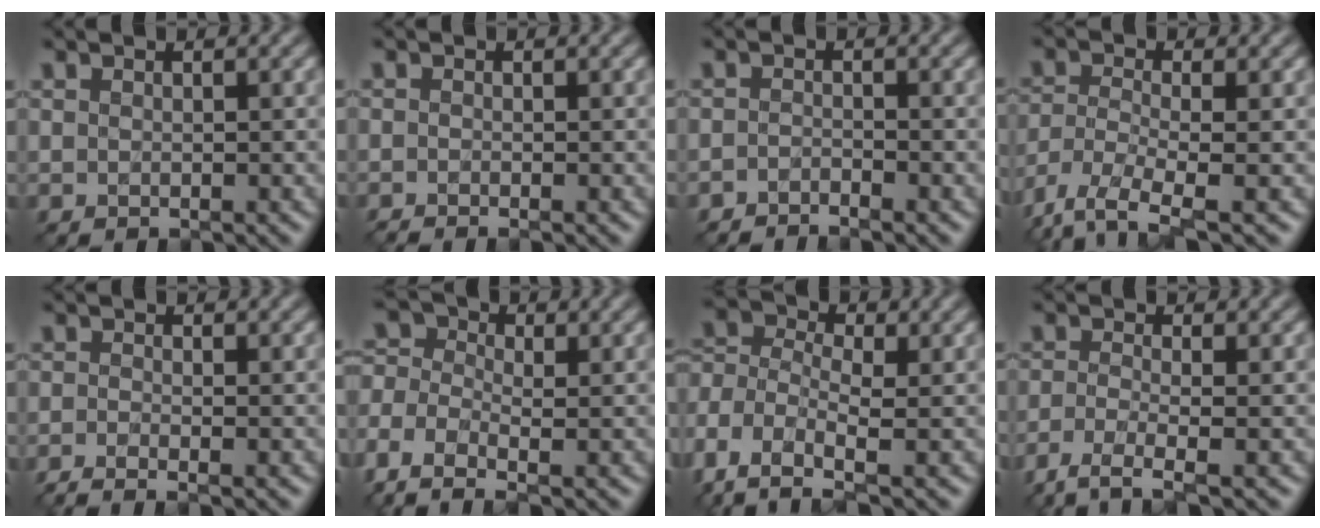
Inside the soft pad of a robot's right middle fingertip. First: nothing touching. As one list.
[{"total": 0.9, "force": [-0.8, 0.1, 0.5], "torque": [-0.008, -0.012, -0.019]}, {"total": 1.4, "force": [-1.4, 0.1, 0.3], "torque": [-0.003, -0.004, -0.029]}, {"total": 5.6, "force": [-3.7, 1.8, 3.8], "torque": [-0.088, -0.015, -0.082]}, {"total": 2.4, "force": [-1.7, 0.5, 1.6], "torque": [-0.030, -0.012, -0.043]}, {"total": 6.4, "force": [-2.9, 3.4, 4.5], "torque": [-0.120, -0.008, -0.055]}, {"total": 7.0, "force": [-3.3, 3.9, 4.8], "torque": [-0.112, 0.000, -0.080]}, {"total": 3.8, "force": [-2.6, 0.9, 2.6], "torque": [-0.053, -0.010, -0.062]}]